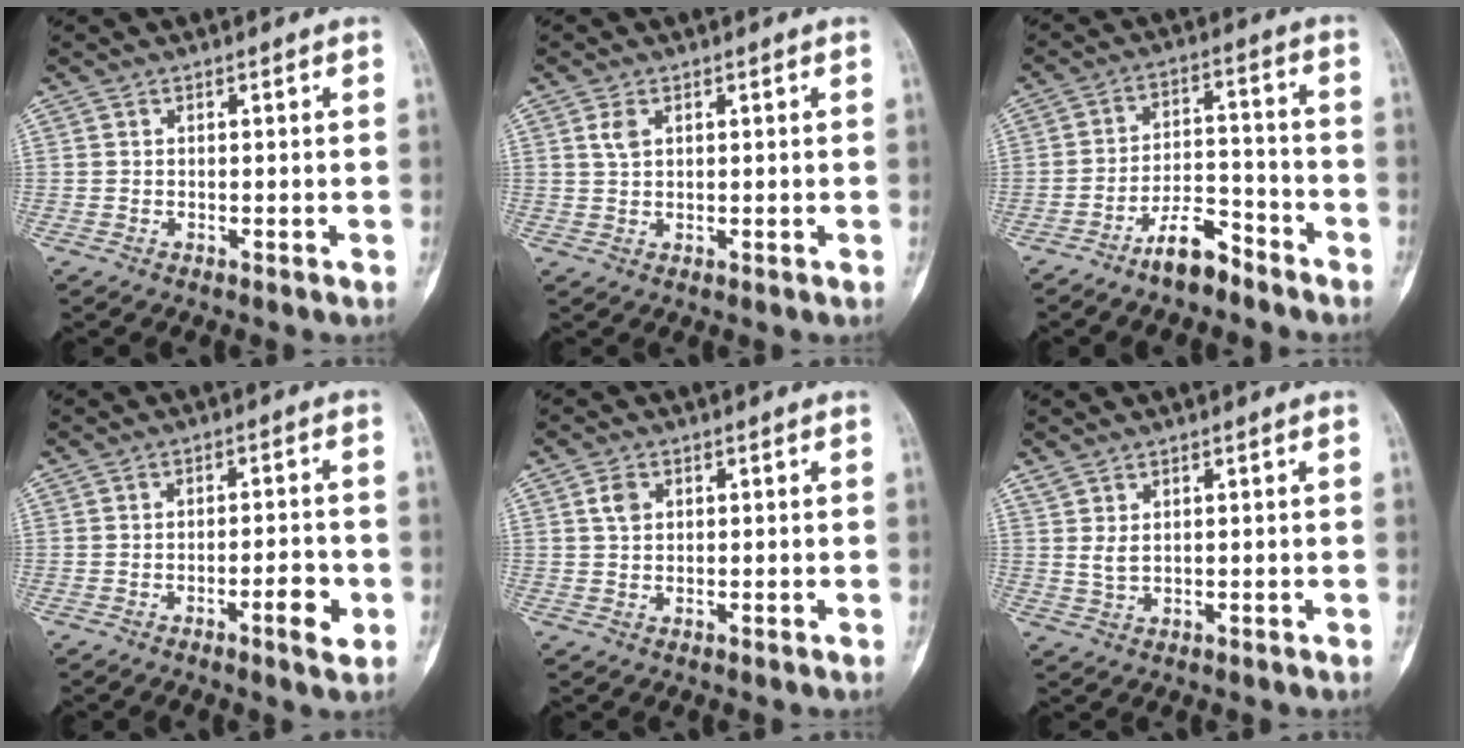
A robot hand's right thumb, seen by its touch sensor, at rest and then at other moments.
{"total": 2.4, "force": [1.0, 1.4, 1.6], "torque": [-0.030, 0.001, 0.023]}
{"total": 7.9, "force": [-6.1, 2.9, 4.0], "torque": [-0.065, 0.055, -0.109]}
{"total": 5.2, "force": [-2.0, 1.3, 4.6], "torque": [-0.065, 0.009, -0.029]}
{"total": 2.5, "force": [0.9, 1.8, 1.5], "torque": [-0.023, 0.002, 0.017]}
{"total": 2.1, "force": [1.0, 1.0, 1.5], "torque": [-0.032, -0.004, 0.028]}